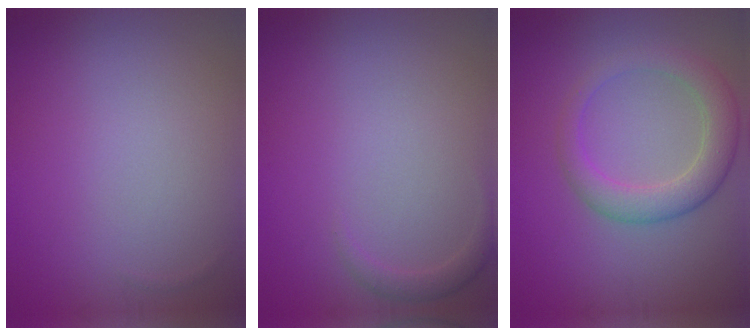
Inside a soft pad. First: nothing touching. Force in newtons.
{"total": 1.2, "press": 1.1, "slide": 0.1}
{"total": 4.2, "press": 4.2, "slide": 0.2}